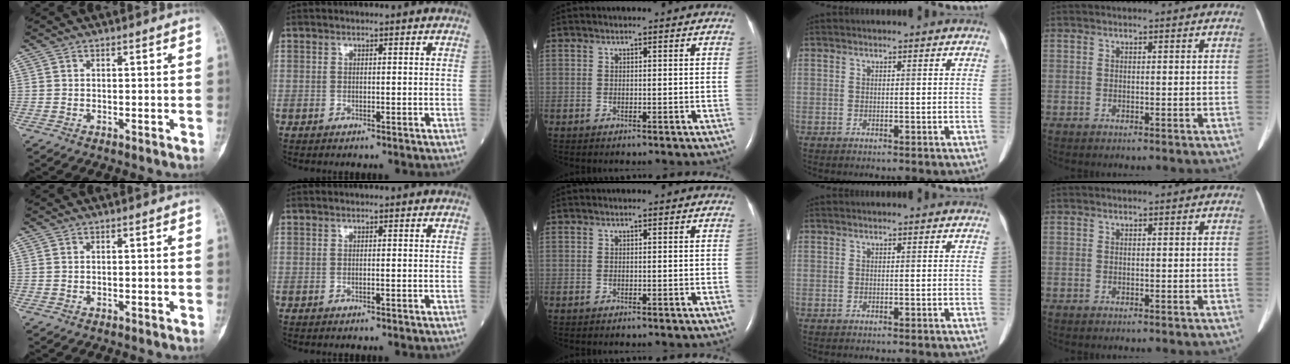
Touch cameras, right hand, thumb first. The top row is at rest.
{}